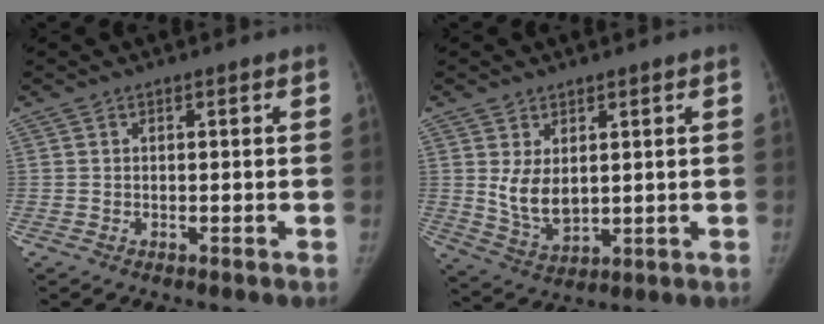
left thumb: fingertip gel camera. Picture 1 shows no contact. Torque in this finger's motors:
{"motor_torque": [0.89, 1.54, 0.66, -0.73, 0.22]}